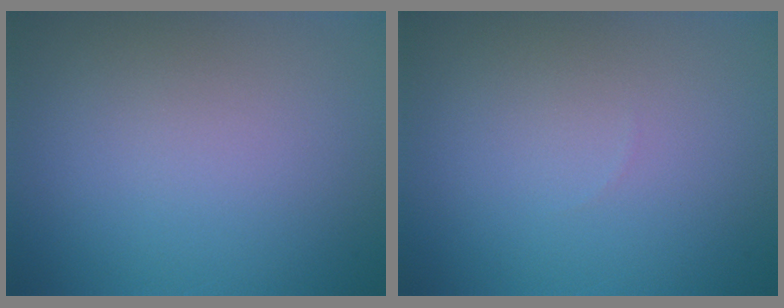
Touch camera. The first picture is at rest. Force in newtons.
{"total": 0.0}